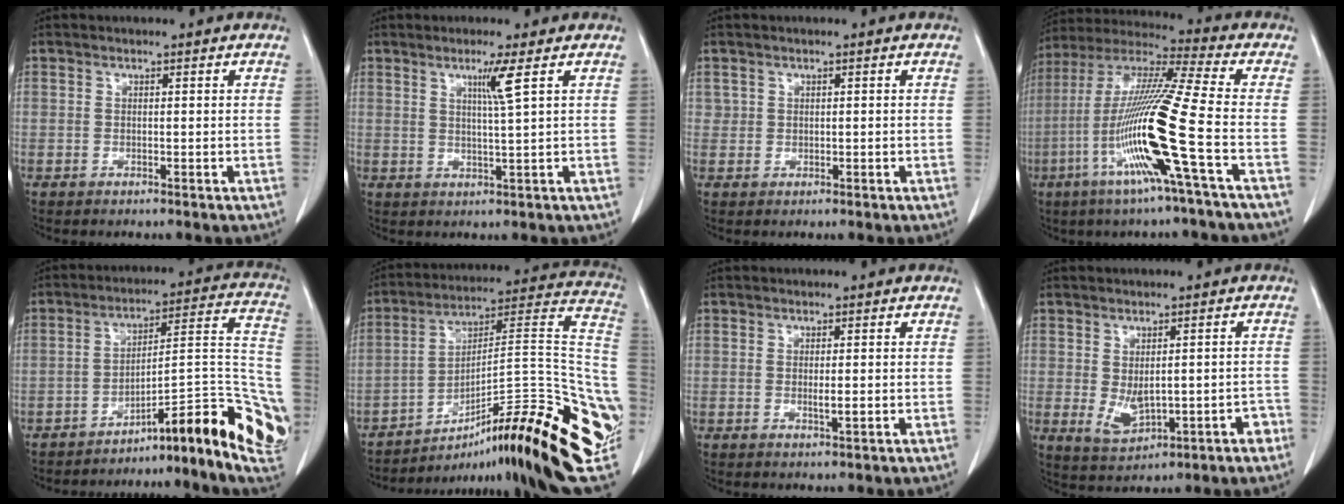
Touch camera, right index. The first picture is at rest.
{"total": 3.8, "force": [1.8, -1.1, 3.2], "torque": [-0.057, -0.009, 0.034]}
{"total": 1.0, "force": [0.4, 0.9, 0.1], "torque": [0.007, 0.000, 0.004]}
{"total": 18.0, "force": [-5.6, -1.9, 17.0], "torque": [-0.347, -0.017, -0.119]}
{"total": 19.0, "force": [-10.0, 2.8, 16.0], "torque": [-0.134, 0.048, -0.137]}
{"total": 33.9, "force": [-14.6, 6.0, 30.0], "torque": [-0.310, 0.018, -0.215]}
{"total": 1.3, "force": [-0.1, 0.2, 1.3], "torque": [-0.020, -0.003, -0.002]}
{"total": 6.2, "force": [-1.4, 3.1, 5.3], "torque": [-0.077, 0.007, 0.000]}